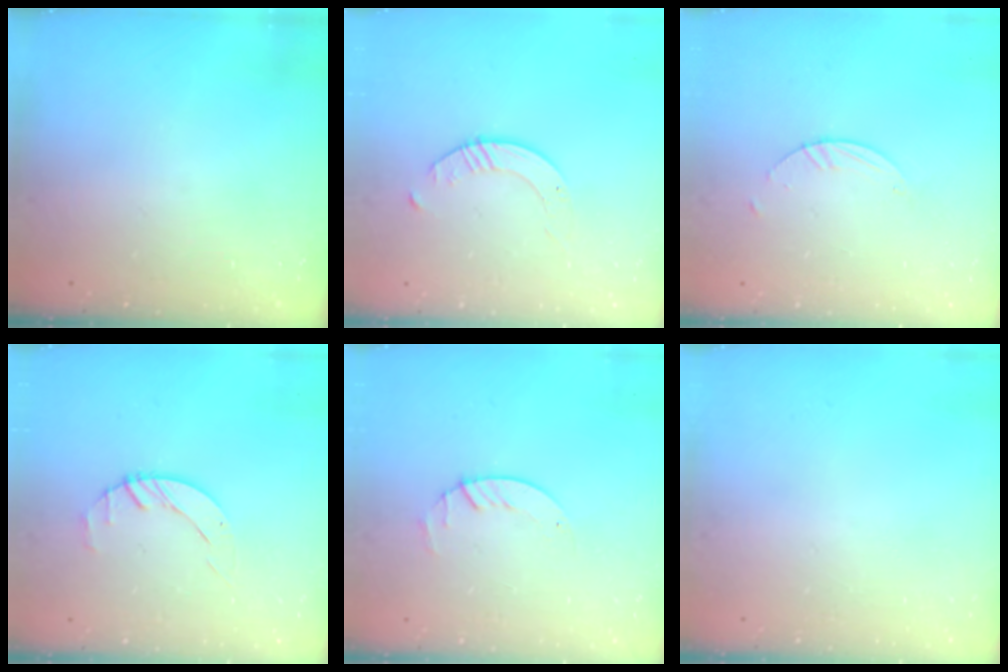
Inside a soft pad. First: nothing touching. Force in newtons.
{"total": 2.6, "press": 2.6, "slide": 0.3}
{"total": 1.8, "press": 1.8, "slide": 0.1}
{"total": 2.0, "press": 2.0, "slide": 0.3}
{"total": 1.4, "press": 1.4, "slide": 0.2}
{"total": 0.0}